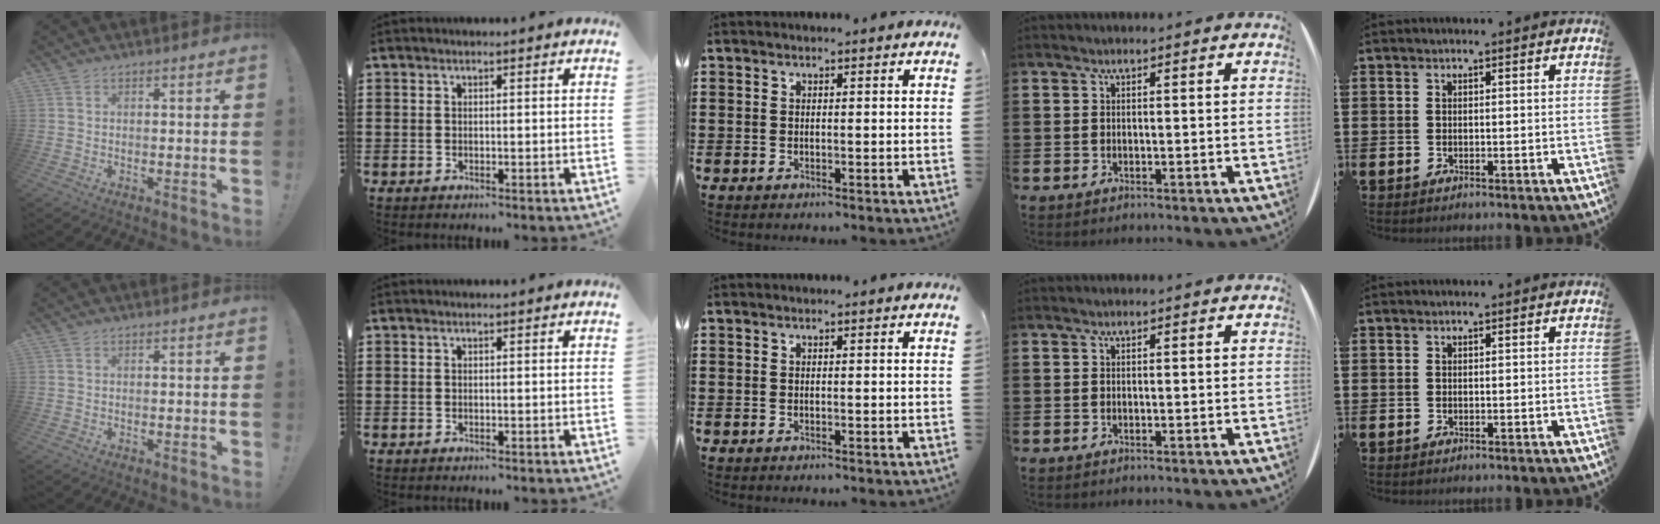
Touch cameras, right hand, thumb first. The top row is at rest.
{}